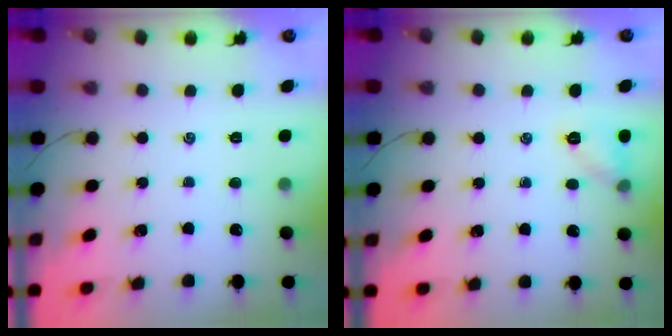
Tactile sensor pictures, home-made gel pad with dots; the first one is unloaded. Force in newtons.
{"total": 6.5, "press": 6.5, "slide": 0.8}